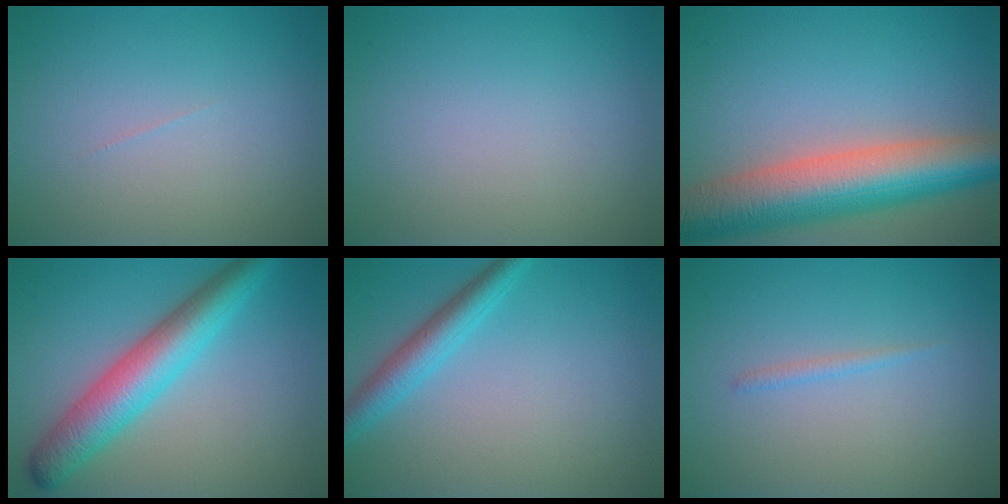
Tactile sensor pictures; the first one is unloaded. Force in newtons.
{"total": 0.0}
{"total": 10.2, "press": 10.2, "slide": 0.5}
{"total": 6.6, "press": 6.6, "slide": 0.1}
{"total": 3.1, "press": 3.1, "slide": 0.1}
{"total": 0.7, "press": 0.7, "slide": 0.1}